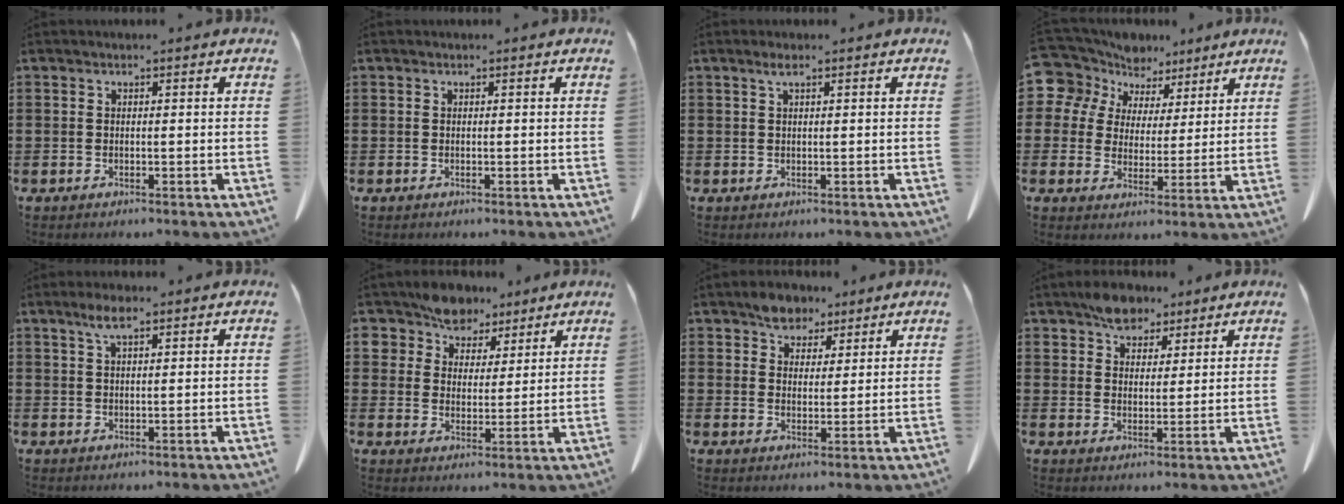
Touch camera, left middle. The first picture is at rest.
{"total": 0.0}
{"total": 1.2, "force": [0.6, 0.2, 1.1], "torque": [-0.023, 0.001, 0.011]}
{"total": 8.1, "force": [5.7, 5.7, 1.2], "torque": [-0.076, -0.020, 0.108]}
{"total": 3.4, "force": [2.0, 0.8, 2.7], "torque": [-0.058, 0.004, 0.034]}
{"total": 6.8, "force": [5.9, 3.3, 0.5], "torque": [-0.048, -0.022, 0.111]}
{"total": 4.9, "force": [3.9, 2.8, 0.9], "torque": [-0.026, 0.002, 0.075]}
{"total": 5.9, "force": [4.8, 3.0, 1.6], "torque": [-0.040, -0.002, 0.093]}